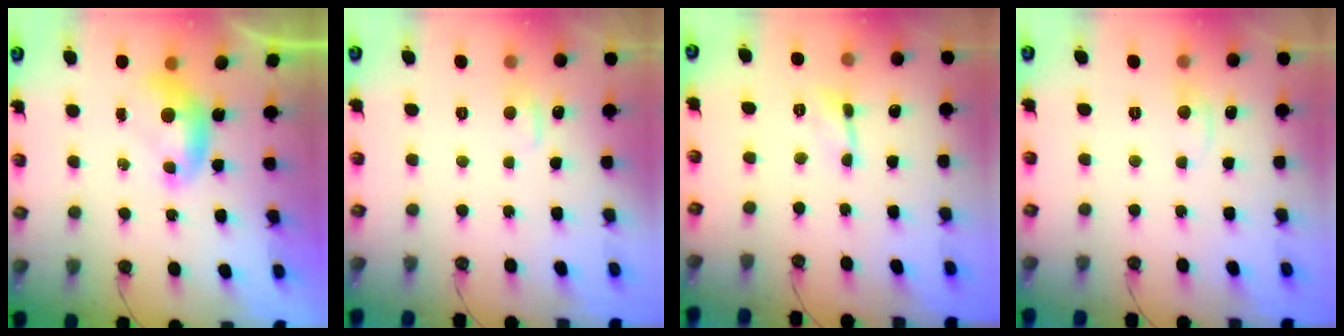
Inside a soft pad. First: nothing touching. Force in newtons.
{"total": 0.8, "press": 0.1, "slide": 0.8}
{"total": 0.0}
{"total": 1.1, "press": 1.0, "slide": 0.5}